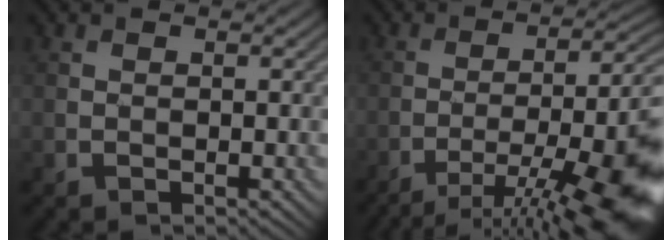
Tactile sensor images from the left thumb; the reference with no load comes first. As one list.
[{"total": 13.9, "force": [-7.4, 3.3, 11.3], "torque": [-0.165, -0.003, -0.118]}]